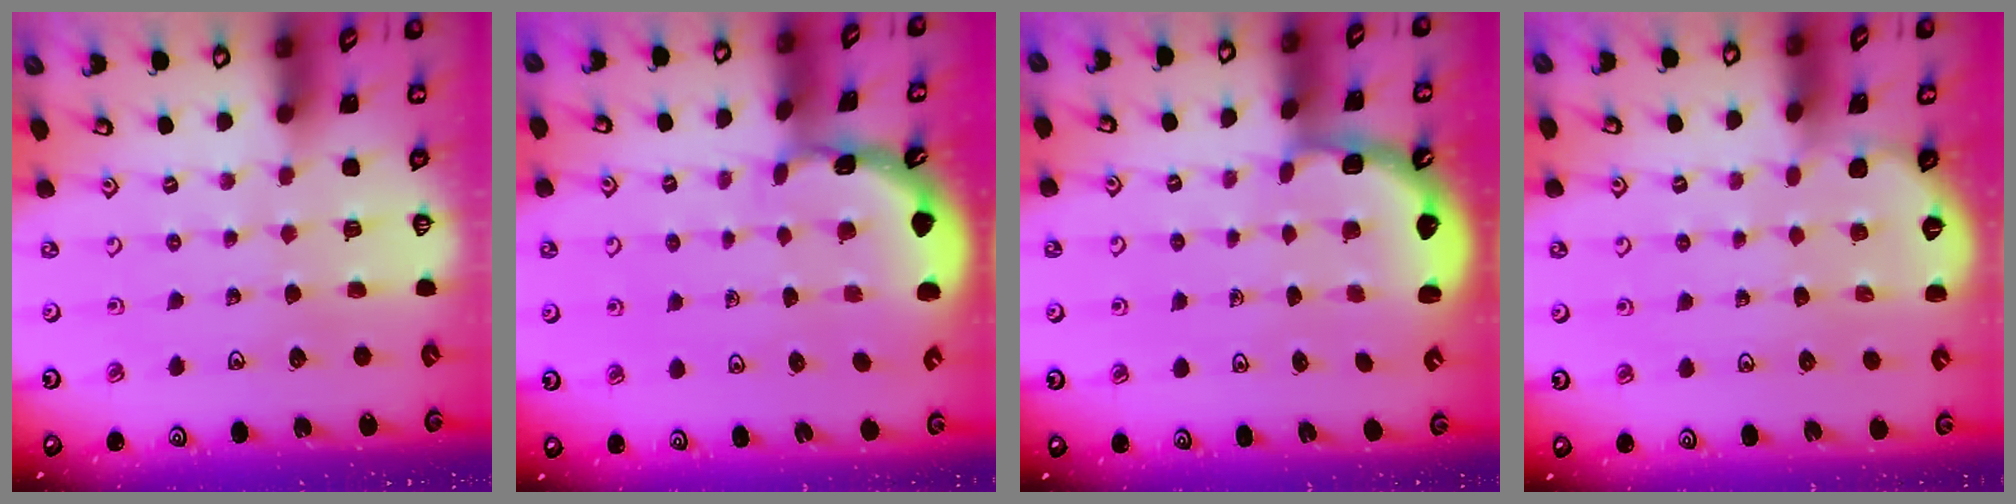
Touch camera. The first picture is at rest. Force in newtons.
{"total": 1.6, "press": 1.6, "slide": 0.2}
{"total": 2.5, "press": 2.1, "slide": 1.3}
{"total": 0.0}